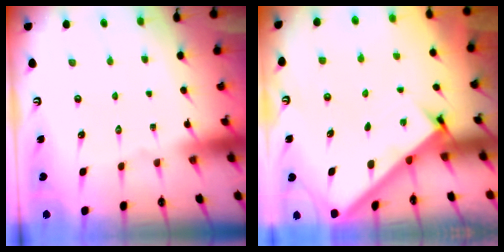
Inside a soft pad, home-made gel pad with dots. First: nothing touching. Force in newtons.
{"total": 2.4, "press": 2.4, "slide": 0.2}